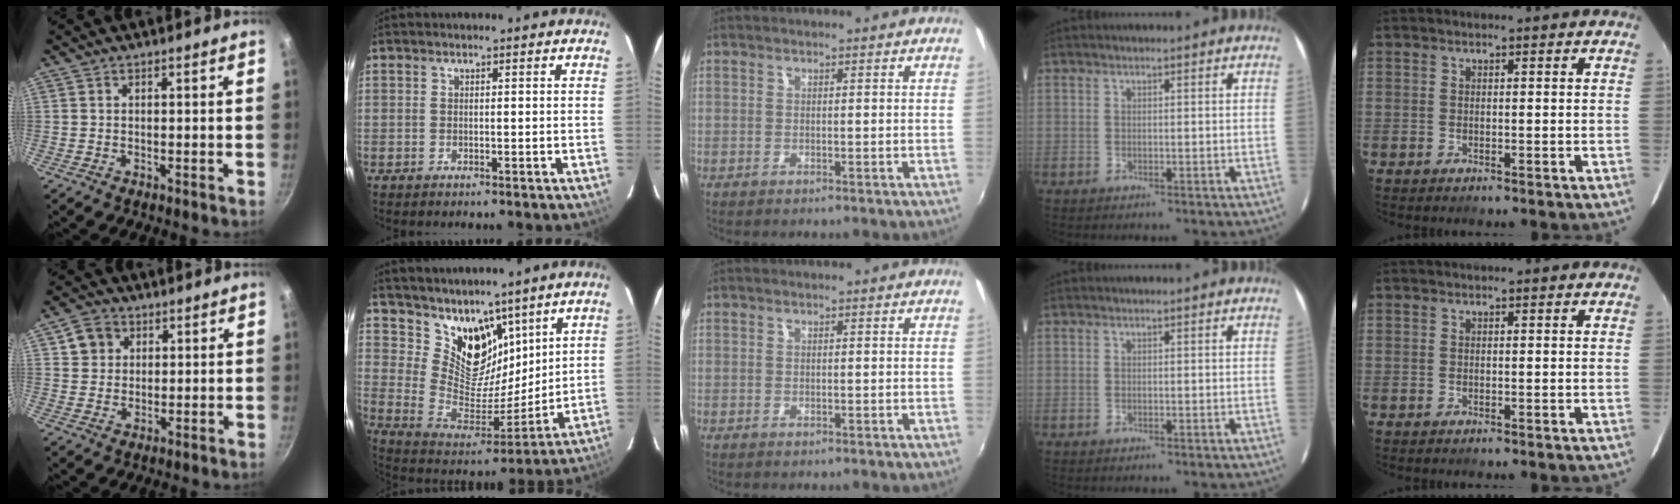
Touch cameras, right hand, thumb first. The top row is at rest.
{"thumb": {"total": 5.2, "force": [2.0, 4.5, 1.7], "torque": [-0.003, 0.003, 0.033]}, "index": {"total": 14.0, "force": [9.9, 8.0, 5.7], "torque": [-0.111, -0.006, 0.194]}}